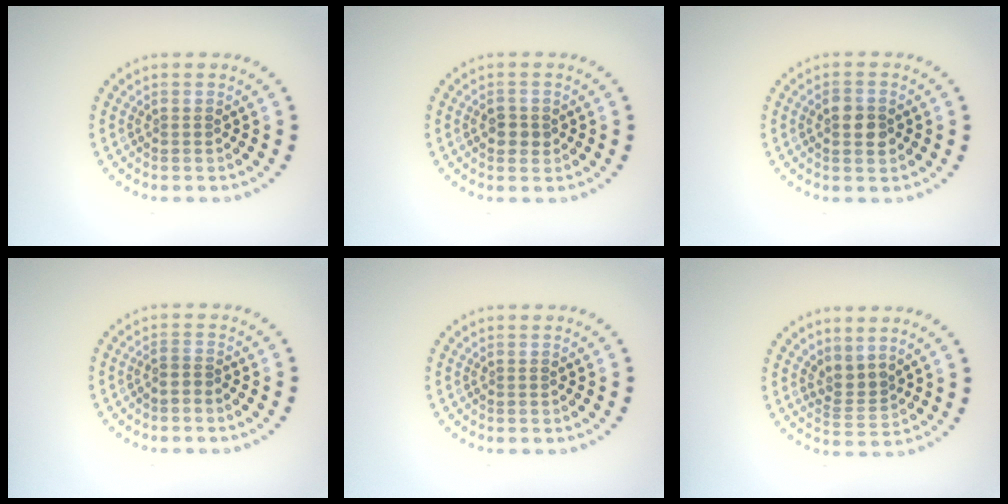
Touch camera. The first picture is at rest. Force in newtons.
{"total": 1.6, "press": 1.6, "slide": 0.2}
{"total": 2.6, "press": 2.6, "slide": 0.1}
{"total": 0.7, "press": 0.6, "slide": 0.5}
{"total": 0.0}
{"total": 2.1, "press": 1.4, "slide": 1.6}